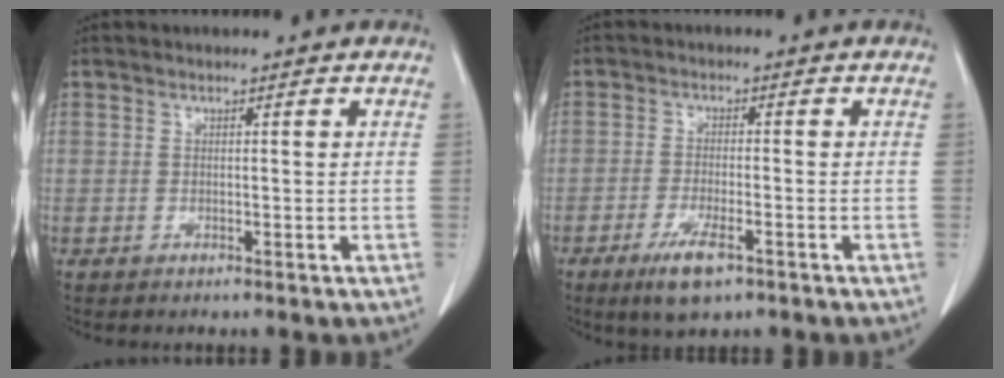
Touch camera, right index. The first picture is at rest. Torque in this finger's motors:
{"motor_torque": [0.51, -0.34, 0.18, 0.07]}